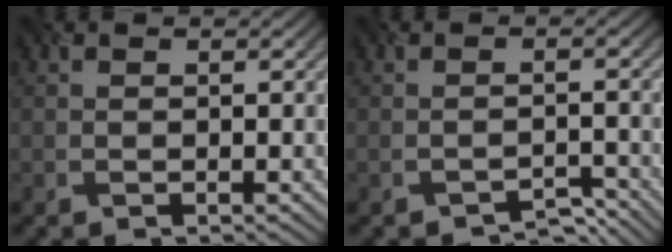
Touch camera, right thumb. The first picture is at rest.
{"total": 2.8, "force": [-2.7, 0.1, -0.3], "torque": [0.006, 0.005, -0.039]}